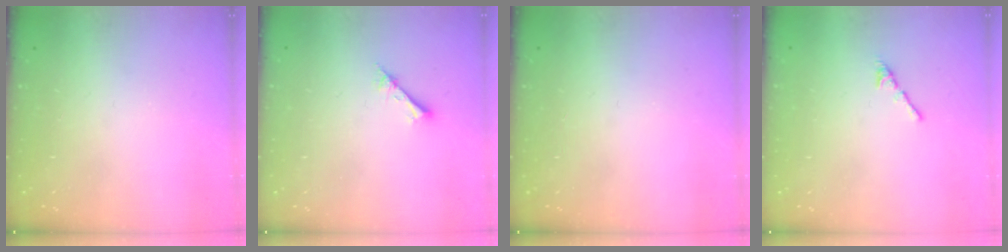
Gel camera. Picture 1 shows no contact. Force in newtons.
{"total": 2.4, "press": 2.4, "slide": 0.3}
{"total": 0.0}
{"total": 2.7, "press": 2.6, "slide": 0.8}